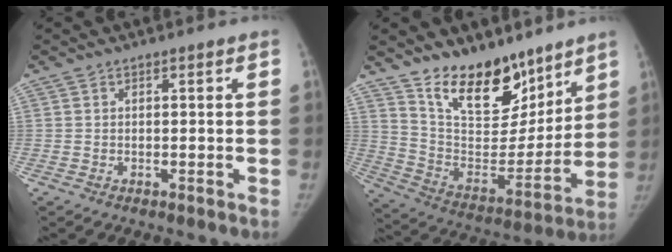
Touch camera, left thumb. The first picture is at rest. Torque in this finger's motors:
{"motor_torque": [0.47, 0.34, 1.45, -1.32, 0.06]}